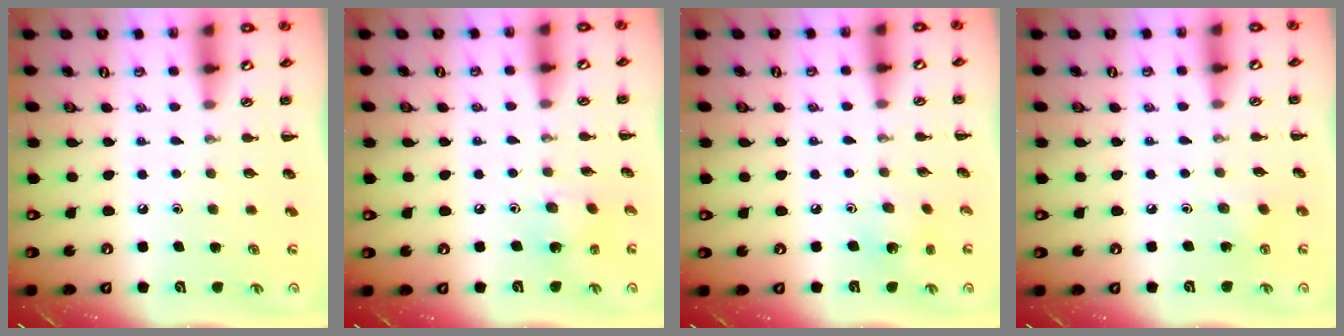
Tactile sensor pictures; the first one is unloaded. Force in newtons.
{"total": 2.3, "press": 2.2, "slide": 0.5}
{"total": 2.2, "press": 2.2, "slide": 0.4}
{"total": 2.6, "press": 2.4, "slide": 0.8}